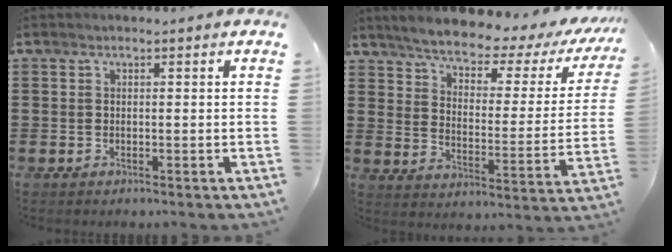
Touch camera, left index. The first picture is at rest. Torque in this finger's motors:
{"motor_torque": [2.14, 0.00, 1.05, 0.15]}